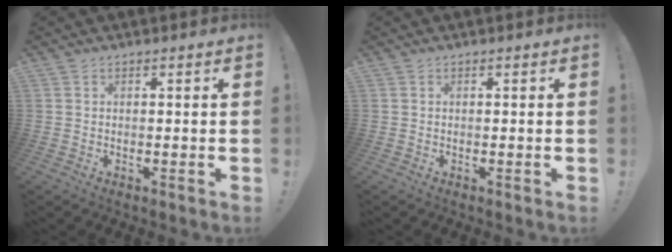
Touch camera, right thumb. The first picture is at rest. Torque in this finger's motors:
{"motor_torque": [0.00, 0.00, 0.00, 0.00, 0.00]}